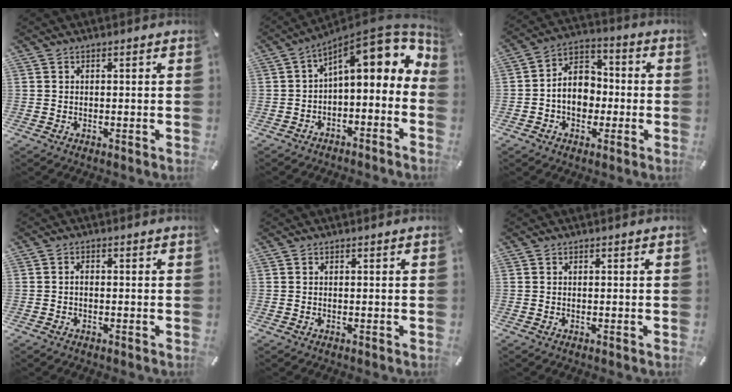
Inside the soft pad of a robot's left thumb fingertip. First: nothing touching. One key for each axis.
{"total": 10.9, "fx": 5.5, "fy": 4.2, "fz": 8.4, "tx": -0.114, "ty": -0.058, "tz": 0.089}
{"total": 9.0, "fx": -1.7, "fy": 7.6, "fz": 4.6, "tx": -0.085, "ty": 0.016, "tz": -0.032}
{"total": 0.9, "fx": -0.4, "fy": 0.4, "fz": 0.6, "tx": -0.014, "ty": 0.001, "tz": -0.008}
{"total": 0.0}
{"total": 0.0}